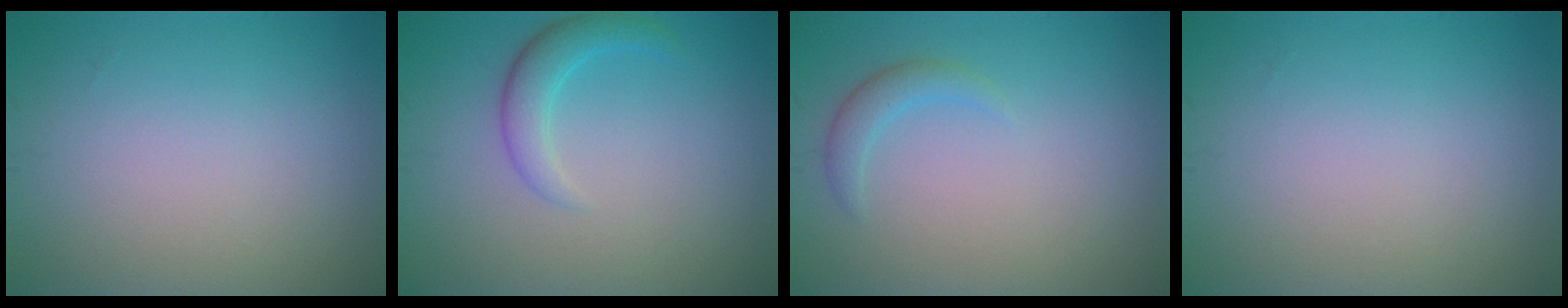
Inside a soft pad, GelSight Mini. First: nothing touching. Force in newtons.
{"total": 2.5, "press": 2.5, "slide": 0.1}
{"total": 1.5, "press": 1.5, "slide": 0.1}
{"total": 0.0}